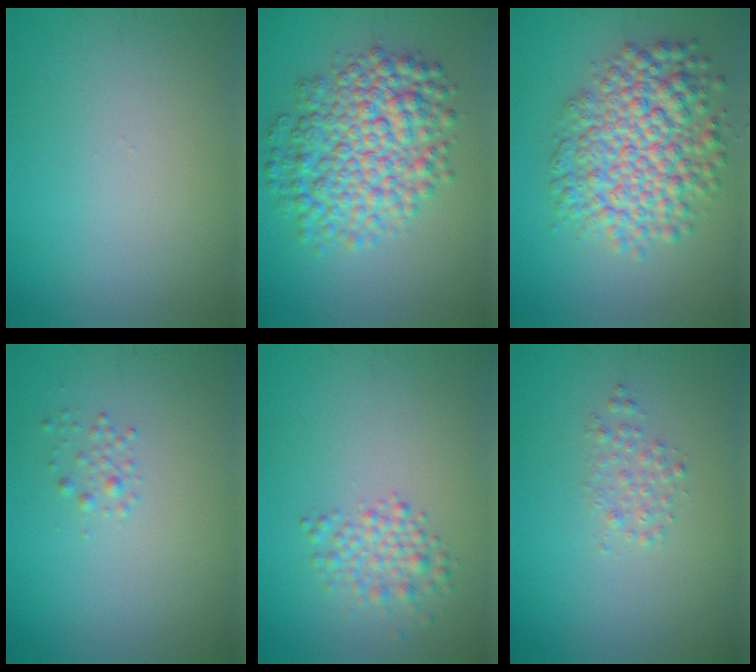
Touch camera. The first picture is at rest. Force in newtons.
{"total": 7.7, "press": 7.7, "slide": 0.1}
{"total": 8.0, "press": 8.0, "slide": 0.2}
{"total": 0.9, "press": 0.9, "slide": 0.1}
{"total": 2.6, "press": 2.6, "slide": 0.1}
{"total": 1.4, "press": 1.4, "slide": 0.0}